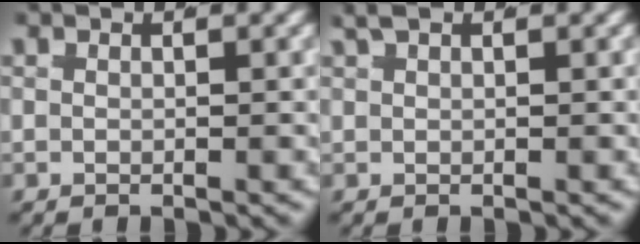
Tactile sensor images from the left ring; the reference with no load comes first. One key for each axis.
{"total": 0.8, "fx": 0.8, "fy": 0.0, "fz": 0.3, "tx": -0.010, "ty": 0.003, "tz": 0.014}